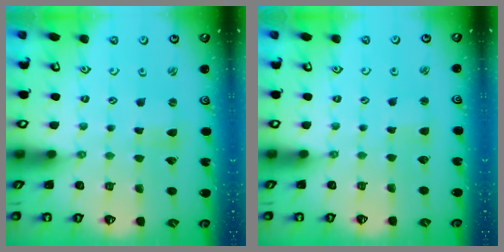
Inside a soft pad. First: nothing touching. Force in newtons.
{"total": 2.0, "press": 2.0, "slide": 0.3}